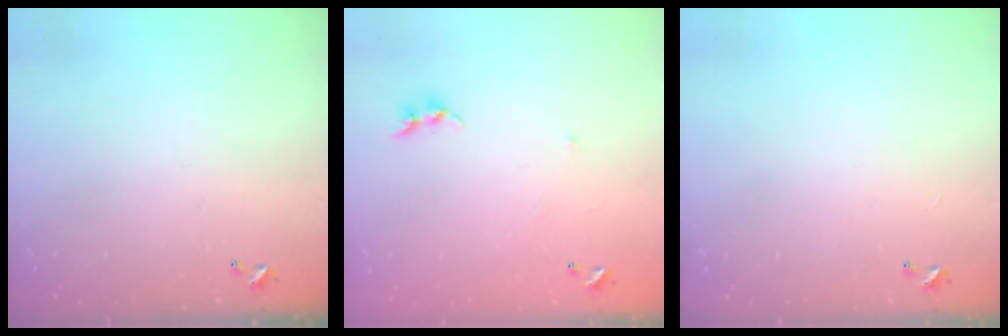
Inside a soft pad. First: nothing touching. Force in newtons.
{"total": 6.4, "press": 6.4, "slide": 0.4}
{"total": 2.6, "press": 2.6, "slide": 0.3}